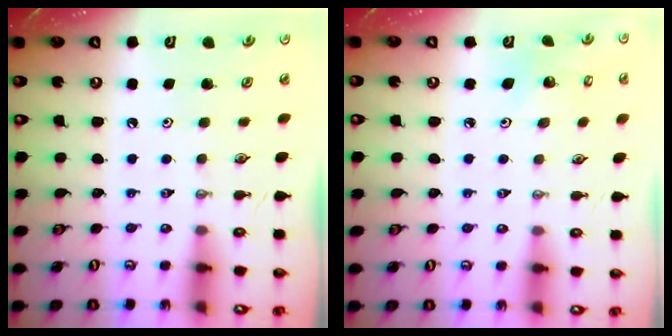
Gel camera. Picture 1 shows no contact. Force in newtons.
{"total": 3.5, "press": 3.3, "slide": 1.1}